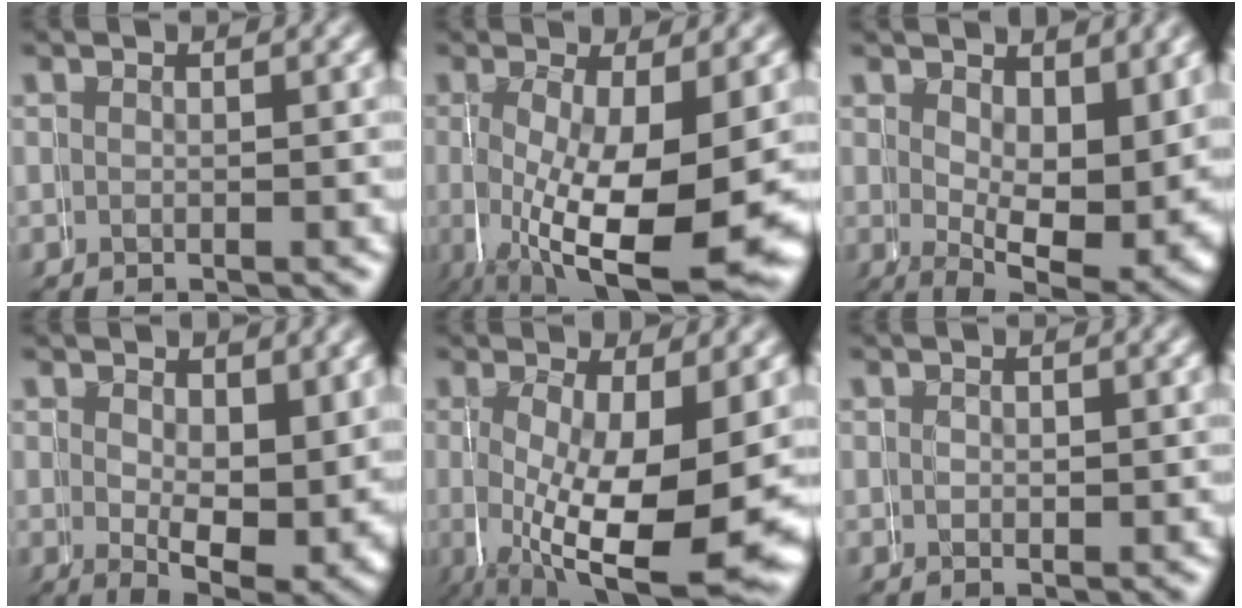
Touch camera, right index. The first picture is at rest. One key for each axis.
{"total": 11.0, "fx": -1.3, "fy": 4.5, "fz": 9.9, "tx": -0.186, "ty": -0.047, "tz": 0.008}
{"total": 8.4, "fx": 0.3, "fy": 4.3, "fz": 7.3, "tx": -0.107, "ty": -0.045, "tz": 0.024}
{"total": 6.7, "fx": 0.6, "fy": 3.2, "fz": 5.8, "tx": -0.088, "ty": -0.034, "tz": 0.025}
{"total": 11.2, "fx": -0.9, "fy": 4.6, "fz": 10.1, "tx": -0.185, "ty": -0.045, "tz": 0.012}
{"total": 0.7, "fx": 0.3, "fy": 0.4, "fz": -0.5, "tx": 0.002, "ty": -0.004, "tz": 0.004}